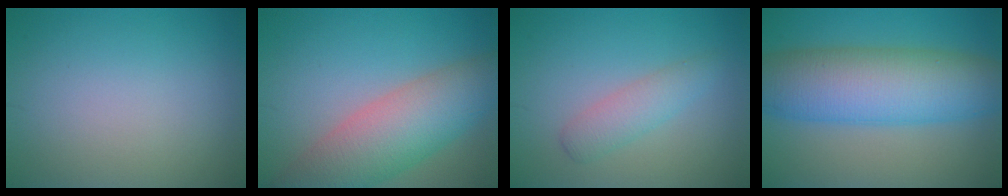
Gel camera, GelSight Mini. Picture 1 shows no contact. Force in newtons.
{"total": 8.2, "press": 8.2, "slide": 0.2}
{"total": 2.4, "press": 2.4, "slide": 0.1}
{"total": 10.4, "press": 10.4, "slide": 0.4}